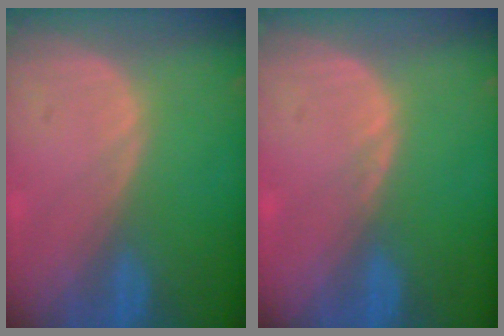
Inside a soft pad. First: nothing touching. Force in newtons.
{"total": 0.5, "press": 0.5, "slide": 0.2}